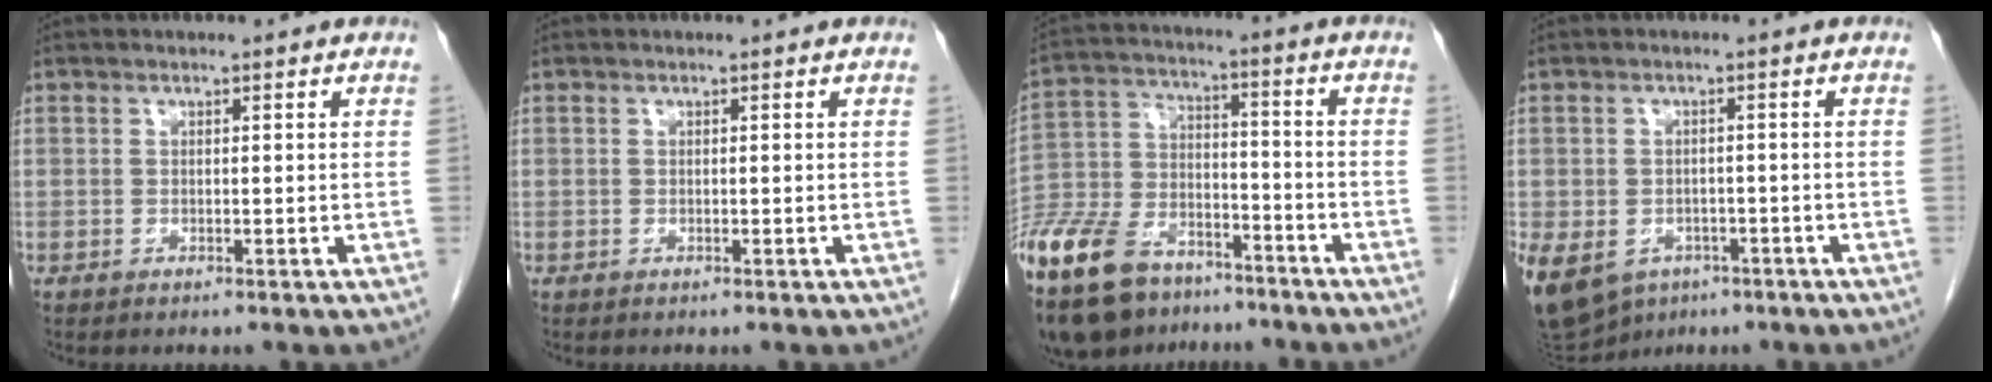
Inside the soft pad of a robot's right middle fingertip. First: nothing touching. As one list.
[{"total": 0.0}, {"total": 19.9, "force": [-14.4, 9.3, 10.1], "torque": [-0.255, -0.009, -0.256]}, {"total": 19.9, "force": [-9.4, 15.2, 8.7], "torque": [-0.286, -0.014, -0.128]}]